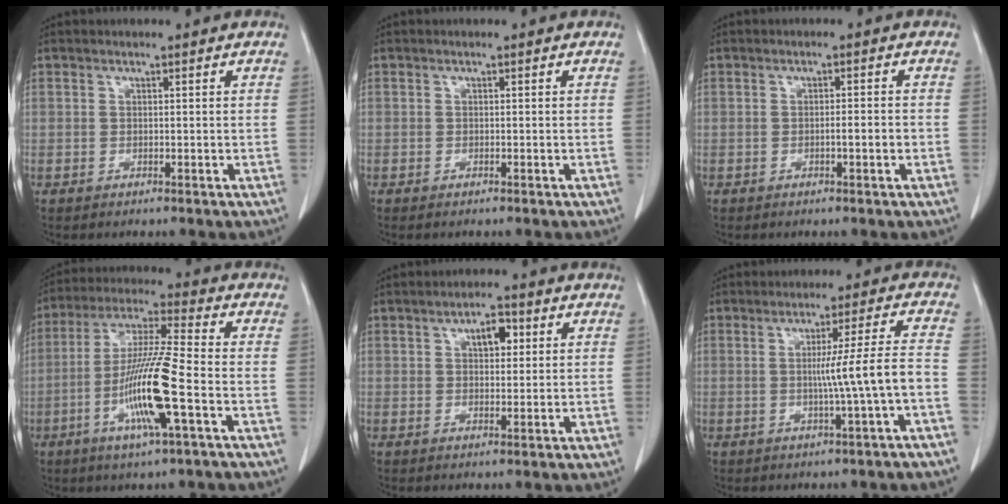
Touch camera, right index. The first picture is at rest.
{"total": 0.0}
{"total": 1.9, "force": [-0.6, 0.1, 1.8], "torque": [-0.030, 0.000, -0.011]}
{"total": 13.4, "force": [-4.1, 0.1, 12.7], "torque": [-0.255, -0.011, -0.084]}
{"total": 4.0, "force": [1.5, 1.9, 3.2], "torque": [-0.047, 0.007, 0.021]}
{"total": 7.4, "force": [-1.6, -1.7, 7.0], "torque": [-0.104, 0.002, -0.023]}